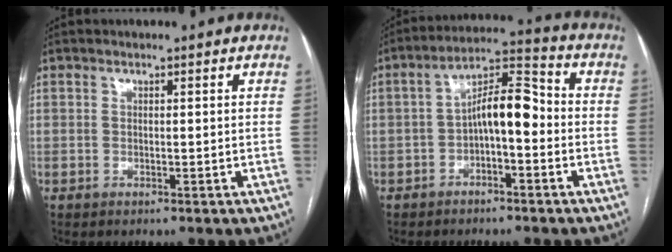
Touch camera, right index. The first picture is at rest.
{"total": 8.4, "force": [-1.5, 2.8, 7.8], "torque": [-0.132, 0.036, -0.025]}